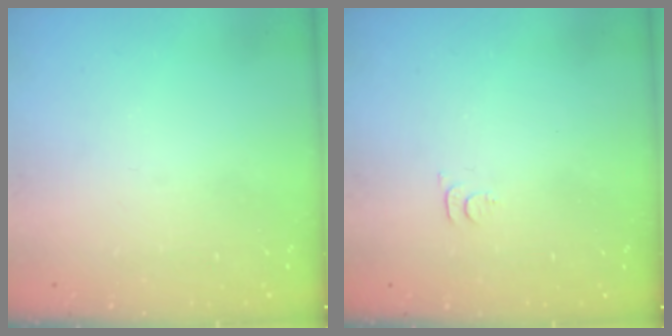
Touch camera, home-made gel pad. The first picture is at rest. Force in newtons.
{"total": 3.6, "press": 3.6, "slide": 0.4}